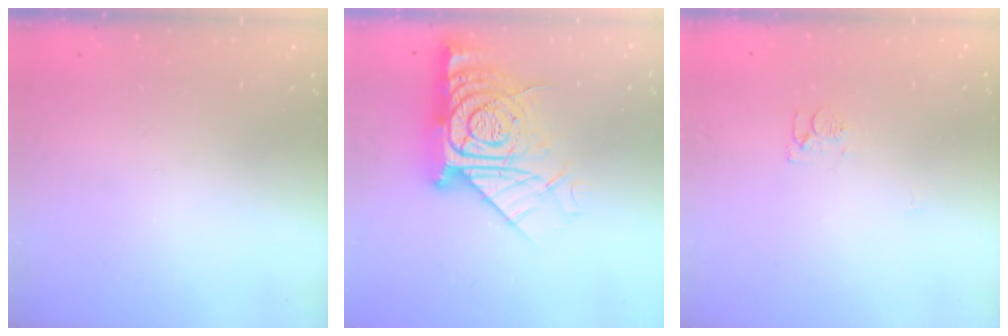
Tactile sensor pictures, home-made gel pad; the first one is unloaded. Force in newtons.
{"total": 20.5, "press": 20.4, "slide": 1.7}
{"total": 5.5, "press": 5.5, "slide": 0.4}